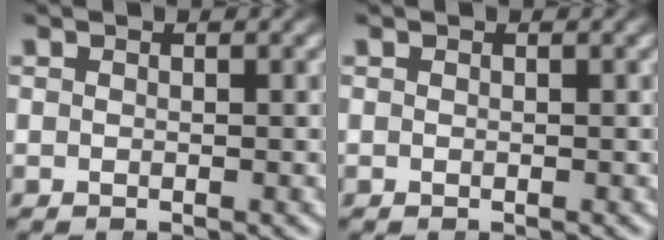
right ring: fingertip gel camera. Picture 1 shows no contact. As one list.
[{"total": 0.0}]